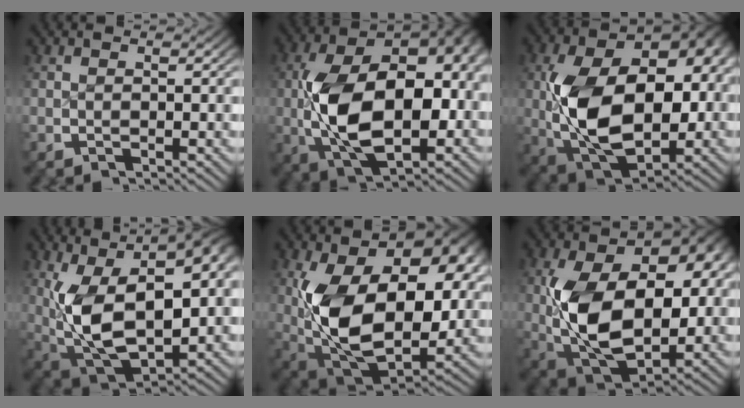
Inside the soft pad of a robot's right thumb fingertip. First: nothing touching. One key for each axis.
{"total": 18.1, "fx": -0.4, "fy": 11.3, "fz": 14.2, "tx": -0.287, "ty": -0.043, "tz": 0.012}
{"total": 18.5, "fx": -0.8, "fy": 11.9, "fz": 14.2, "tx": -0.285, "ty": -0.061, "tz": 0.016}
{"total": 17.7, "fx": 1.1, "fy": 11.0, "fz": 13.7, "tx": -0.257, "ty": -0.017, "tz": 0.026}
{"total": 18.7, "fx": -0.9, "fy": 12.1, "fz": 14.2, "tx": -0.298, "ty": -0.075, "tz": 0.015}
{"total": 16.8, "fx": -1.0, "fy": 10.8, "fz": 12.8, "tx": -0.271, "ty": -0.063, "tz": 0.016}